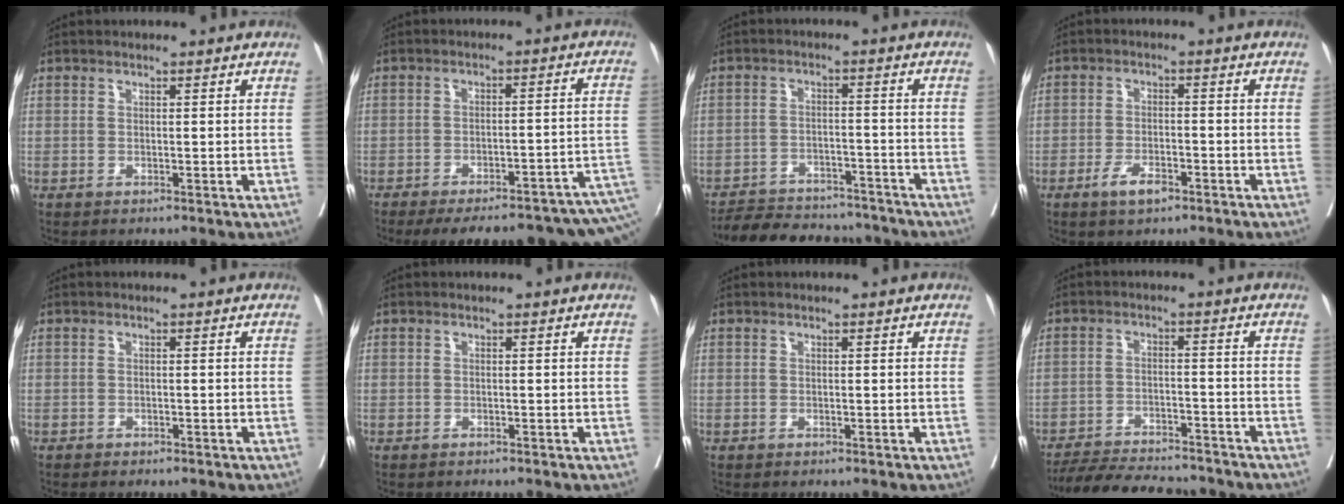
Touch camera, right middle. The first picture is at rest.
{"total": 20.5, "force": [-13.9, 5.5, 14.0], "torque": [-0.148, 0.016, -0.169]}
{"total": 14.0, "force": [-12.9, 4.0, 3.7], "torque": [-0.060, 0.012, -0.181]}
{"total": 4.2, "force": [-2.6, 1.5, 2.9], "torque": [-0.057, 0.000, -0.045]}
{"total": 1.6, "force": [-1.3, 0.6, 0.8], "torque": [-0.013, -0.003, -0.014]}
{"total": 0.0}
{"total": 0.0}
{"total": 13.5, "force": [-12.4, 2.4, 4.6], "torque": [-0.073, -0.005, -0.182]}